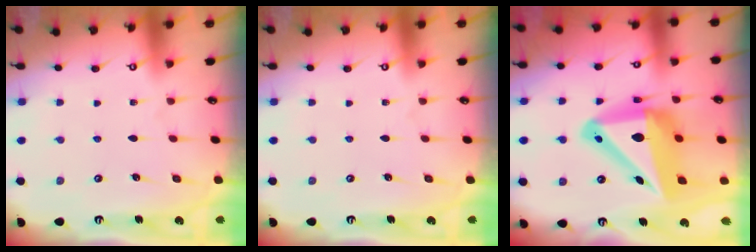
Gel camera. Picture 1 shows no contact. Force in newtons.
{"total": 0.0}
{"total": 19.7, "press": 19.5, "slide": 3.0}